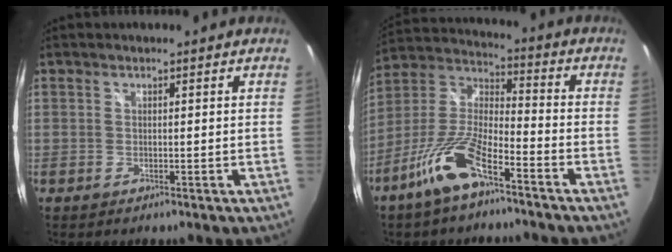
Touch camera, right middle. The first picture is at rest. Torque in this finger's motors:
{"motor_torque": [1.14, -1.00, 0.40, 0.21]}